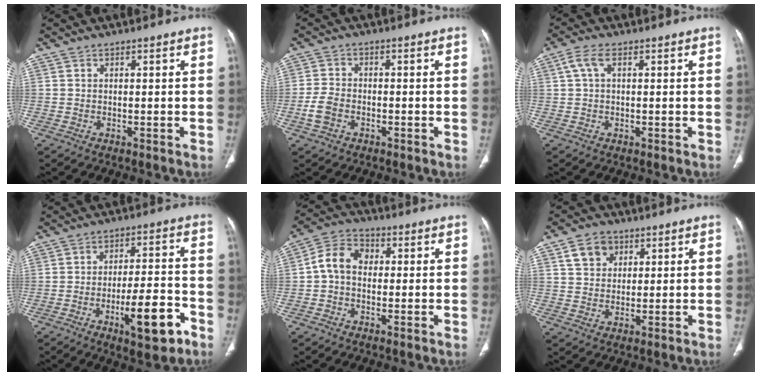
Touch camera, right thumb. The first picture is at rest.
{"total": 4.3, "force": [-1.7, 2.9, 2.6], "torque": [-0.059, 0.013, -0.035]}
{"total": 3.3, "force": [1.0, 1.6, 2.7], "torque": [-0.068, 0.016, 0.020]}
{"total": 11.9, "force": [-5.6, 3.7, 9.8], "torque": [-0.142, 0.034, -0.079]}
{"total": 7.4, "force": [0.2, 5.6, 4.9], "torque": [-0.077, 0.024, -0.009]}
{"total": 5.9, "force": [2.8, 4.5, 2.5], "torque": [-0.022, -0.010, 0.052]}